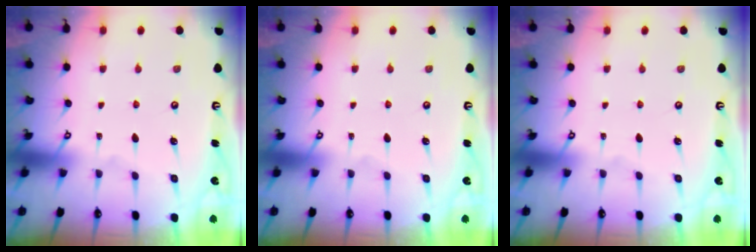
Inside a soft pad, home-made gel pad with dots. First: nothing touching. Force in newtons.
{"total": 0.0}
{"total": 0.0}